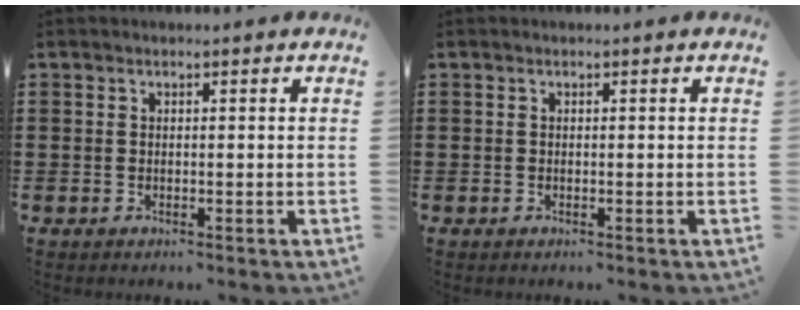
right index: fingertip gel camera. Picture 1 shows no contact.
{"total": 0.0}